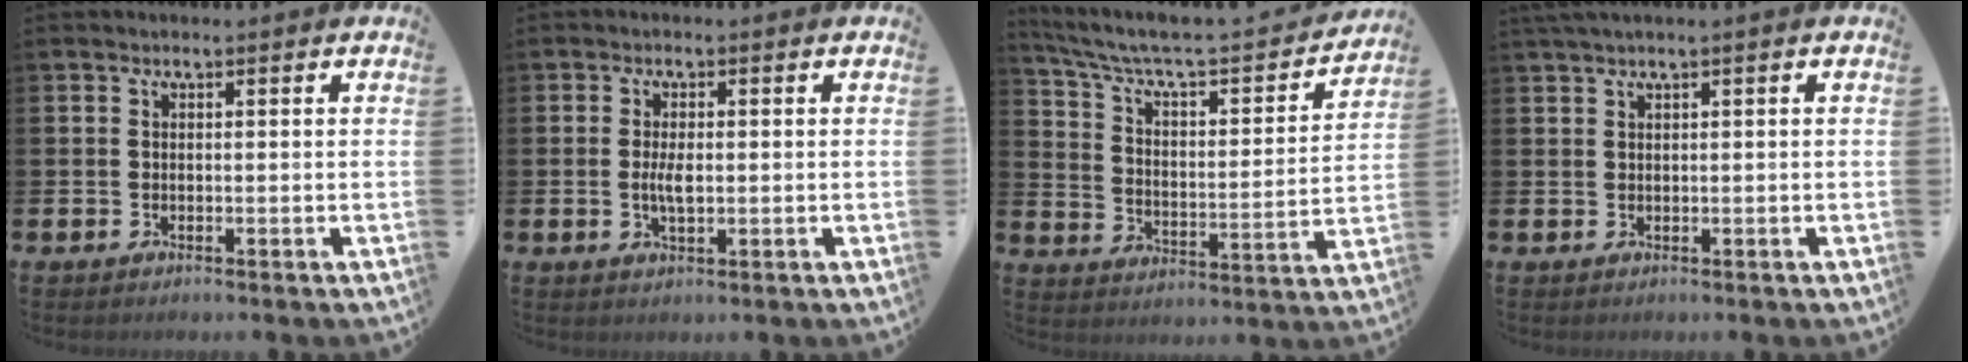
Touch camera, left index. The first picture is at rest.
{"total": 2.9, "force": [-0.1, 1.2, 2.7], "torque": [-0.042, -0.002, -0.005]}
{"total": 7.3, "force": [6.2, 1.8, 3.5], "torque": [-0.101, -0.045, 0.098]}
{"total": 1.3, "force": [0.7, -0.2, 1.0], "torque": [-0.025, 0.003, 0.014]}